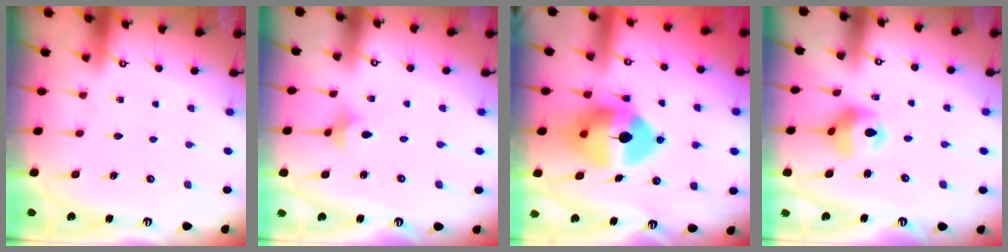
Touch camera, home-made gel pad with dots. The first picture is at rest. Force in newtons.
{"total": 2.5, "press": 2.5, "slide": 0.4}
{"total": 14.4, "press": 14.2, "slide": 2.2}
{"total": 10.8, "press": 10.7, "slide": 1.3}